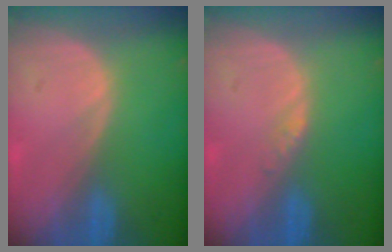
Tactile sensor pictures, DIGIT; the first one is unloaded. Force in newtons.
{"total": 1.1, "press": 1.1, "slide": 0.1}